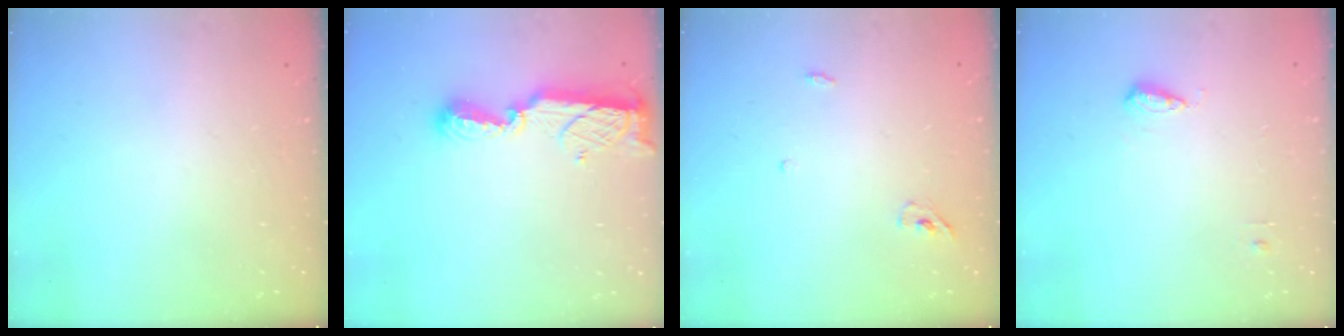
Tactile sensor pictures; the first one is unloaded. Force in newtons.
{"total": 8.4, "press": 8.4, "slide": 0.5}
{"total": 3.6, "press": 3.4, "slide": 1.1}
{"total": 5.8, "press": 5.7, "slide": 1.0}